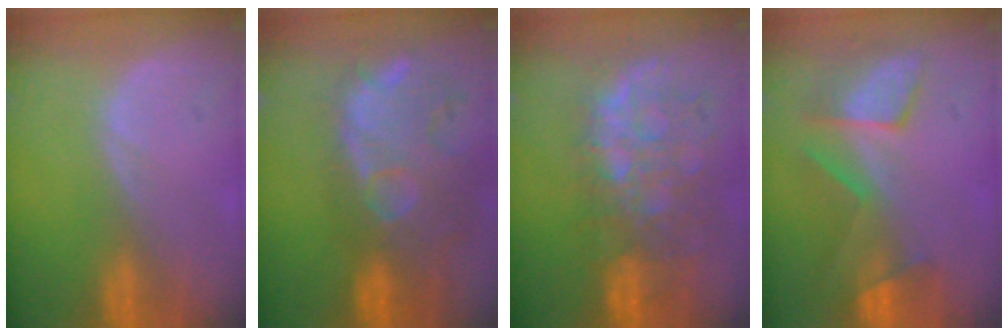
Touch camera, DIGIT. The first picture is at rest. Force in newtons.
{"total": 14.4, "press": 11.8, "slide": 8.3}
{"total": 10.8, "press": 9.5, "slide": 5.0}
{"total": 7.5, "press": 7.4, "slide": 1.3}